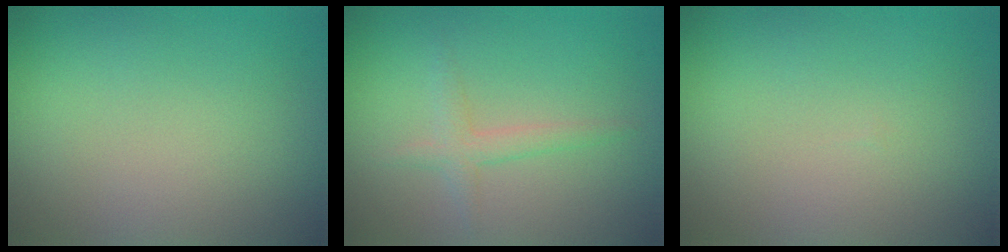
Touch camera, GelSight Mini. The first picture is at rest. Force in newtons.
{"total": 1.7, "press": 1.7, "slide": 0.1}
{"total": 0.0}